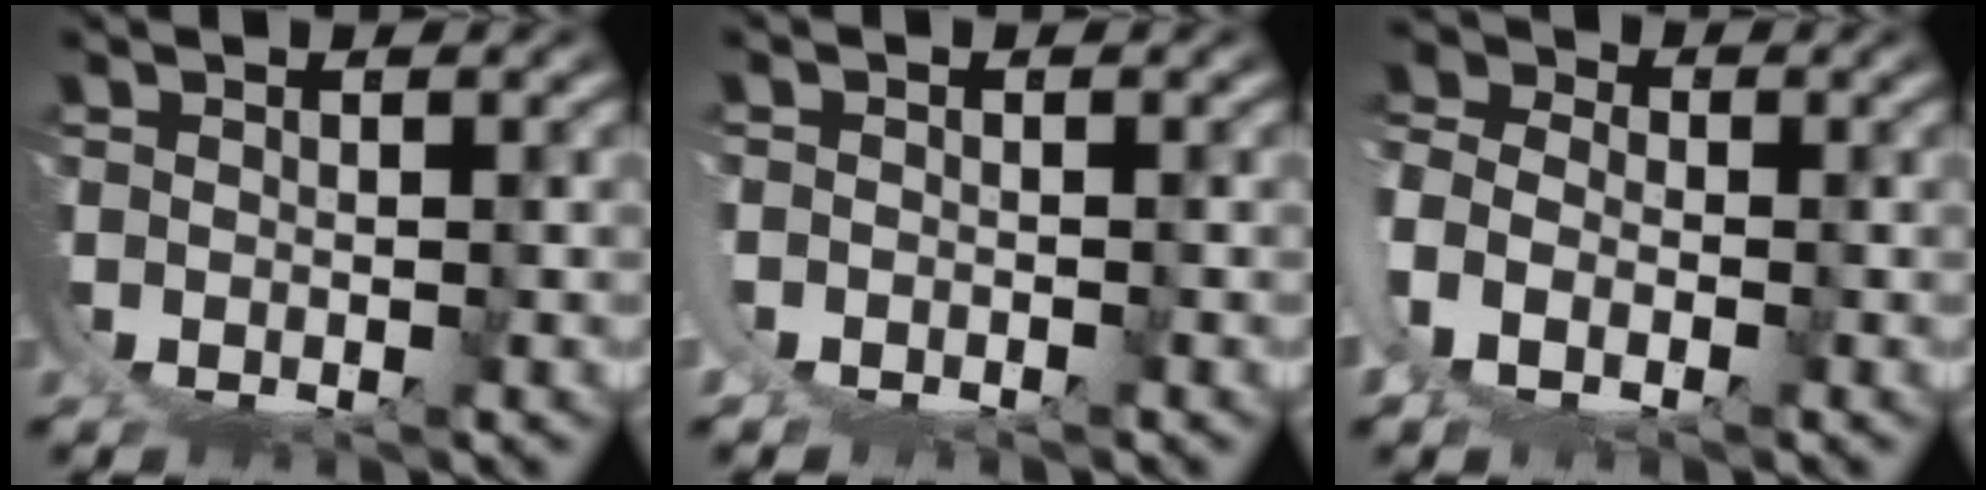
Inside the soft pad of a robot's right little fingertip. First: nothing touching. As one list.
[{"total": 2.0, "force": [0.0, 1.9, 0.6], "torque": [-0.024, -0.001, -0.002]}, {"total": 8.6, "force": [3.1, 6.8, 4.2], "torque": [-0.105, 0.003, 0.033]}]